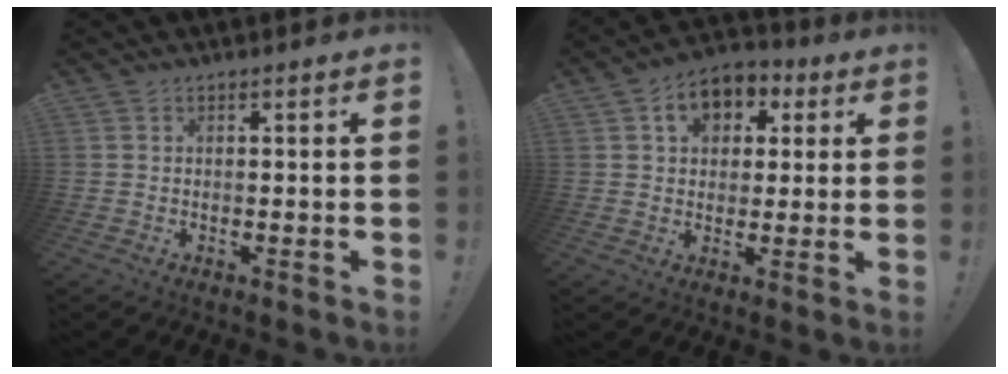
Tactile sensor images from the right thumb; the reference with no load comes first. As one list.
[{"total": 9.4, "force": [3.4, 7.3, 4.9], "torque": [-0.067, -0.007, 0.063]}]